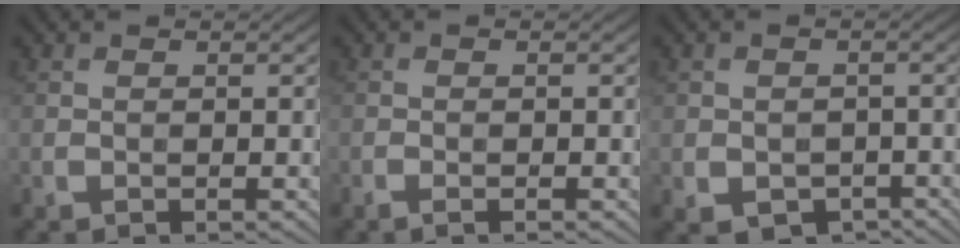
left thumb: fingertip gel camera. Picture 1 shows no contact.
{"total": 1.2, "force": [-0.7, 0.1, 1.0], "torque": [-0.019, 0.001, -0.015]}
{"total": 4.1, "force": [-1.5, 3.3, 1.9], "torque": [-0.038, -0.016, -0.020]}